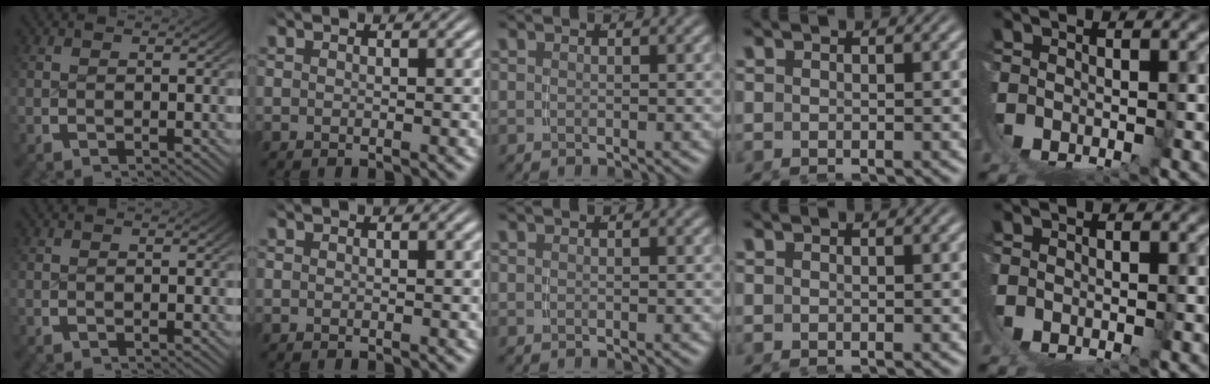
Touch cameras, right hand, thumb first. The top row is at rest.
{}